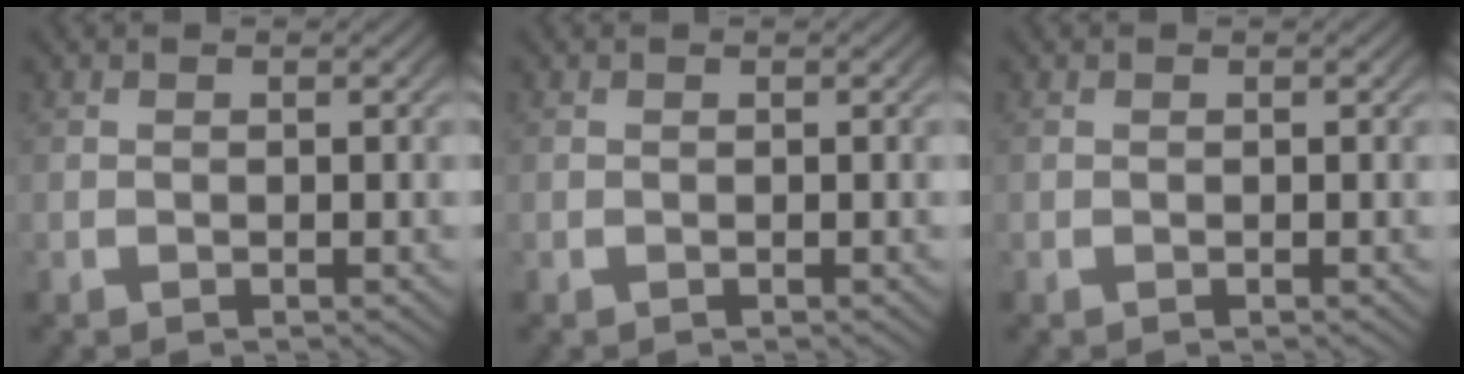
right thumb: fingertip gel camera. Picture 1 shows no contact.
{"total": 0.0}
{"total": 0.0}